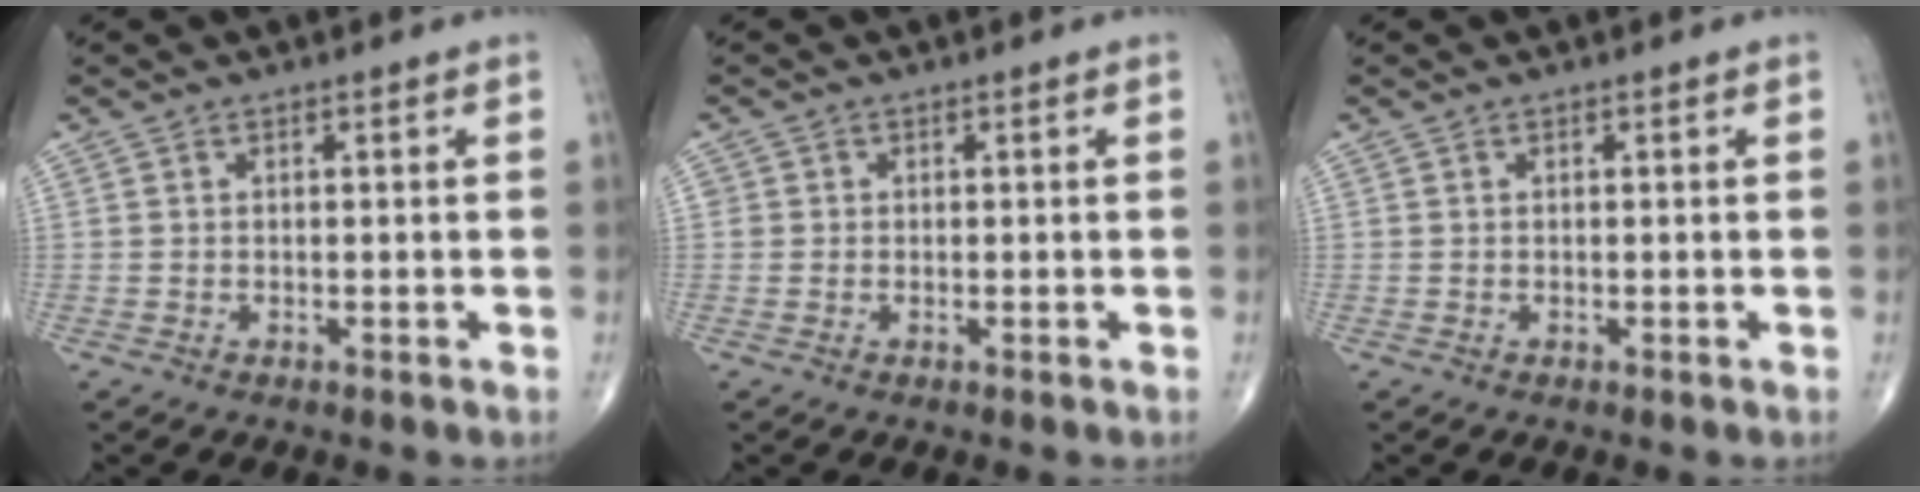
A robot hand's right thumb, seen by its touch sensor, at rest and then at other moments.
{"total": 0.9, "force": [0.1, 0.9, 0.1], "torque": [0.007, 0.003, -0.001]}
{"total": 0.0}